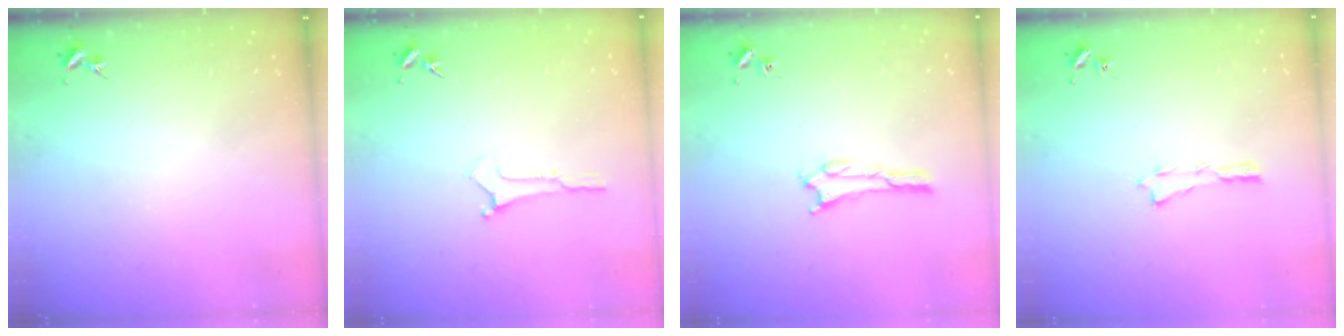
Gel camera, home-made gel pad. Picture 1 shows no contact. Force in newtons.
{"total": 0.0}
{"total": 1.6, "press": 1.6, "slide": 0.1}
{"total": 0.0}